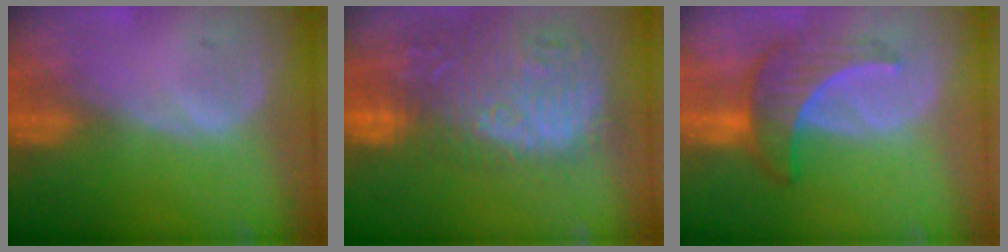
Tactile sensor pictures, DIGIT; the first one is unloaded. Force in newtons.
{"total": 15.3, "press": 13.0, "slide": 8.1}
{"total": 7.0, "press": 6.6, "slide": 2.2}